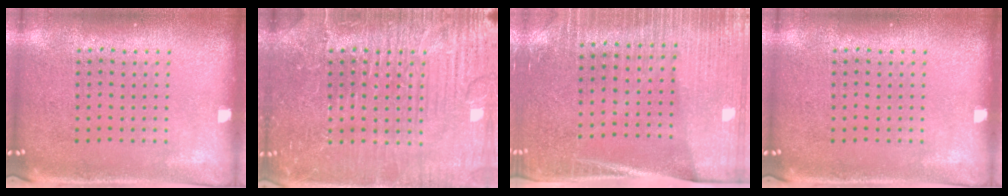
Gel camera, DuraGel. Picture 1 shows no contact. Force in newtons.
{"total": 5.2, "press": 5.1, "slide": 0.6}
{"total": 3.4, "press": 3.0, "slide": 1.5}
{"total": 0.0}